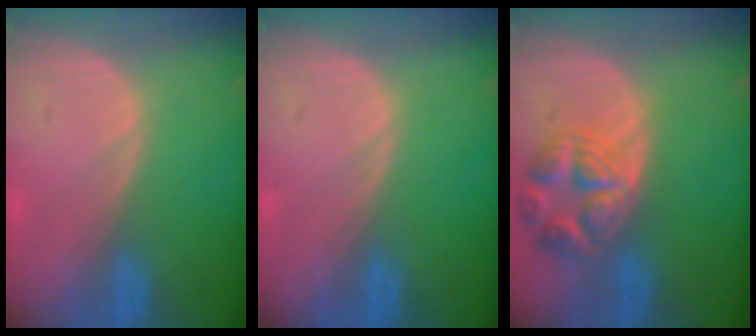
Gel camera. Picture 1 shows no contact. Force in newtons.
{"total": 0.0}
{"total": 7.8, "press": 6.9, "slide": 3.6}